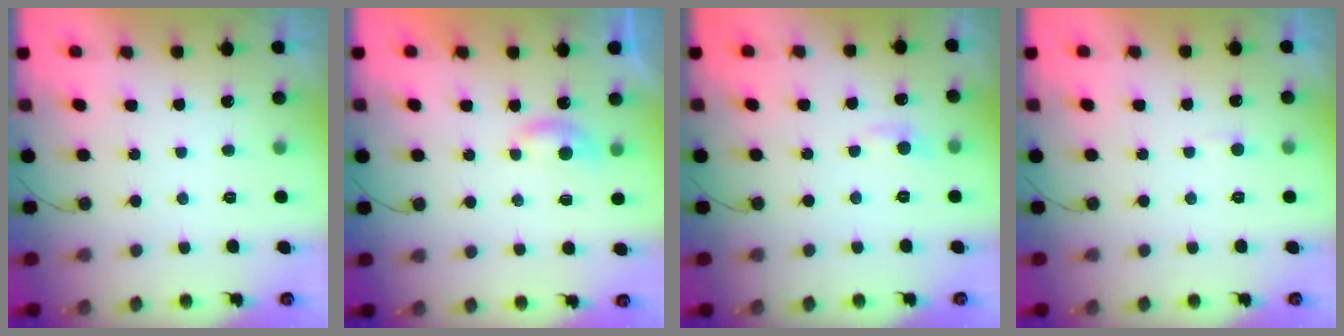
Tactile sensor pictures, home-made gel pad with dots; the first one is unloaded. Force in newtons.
{"total": 4.8, "press": 4.8, "slide": 0.6}
{"total": 5.4, "press": 5.4, "slide": 0.8}
{"total": 2.3, "press": 2.3, "slide": 0.3}